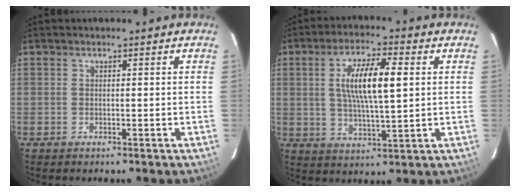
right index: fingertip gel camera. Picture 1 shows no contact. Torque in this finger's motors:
{"motor_torque": [1.03, 0.72, 0.37, 0.15]}